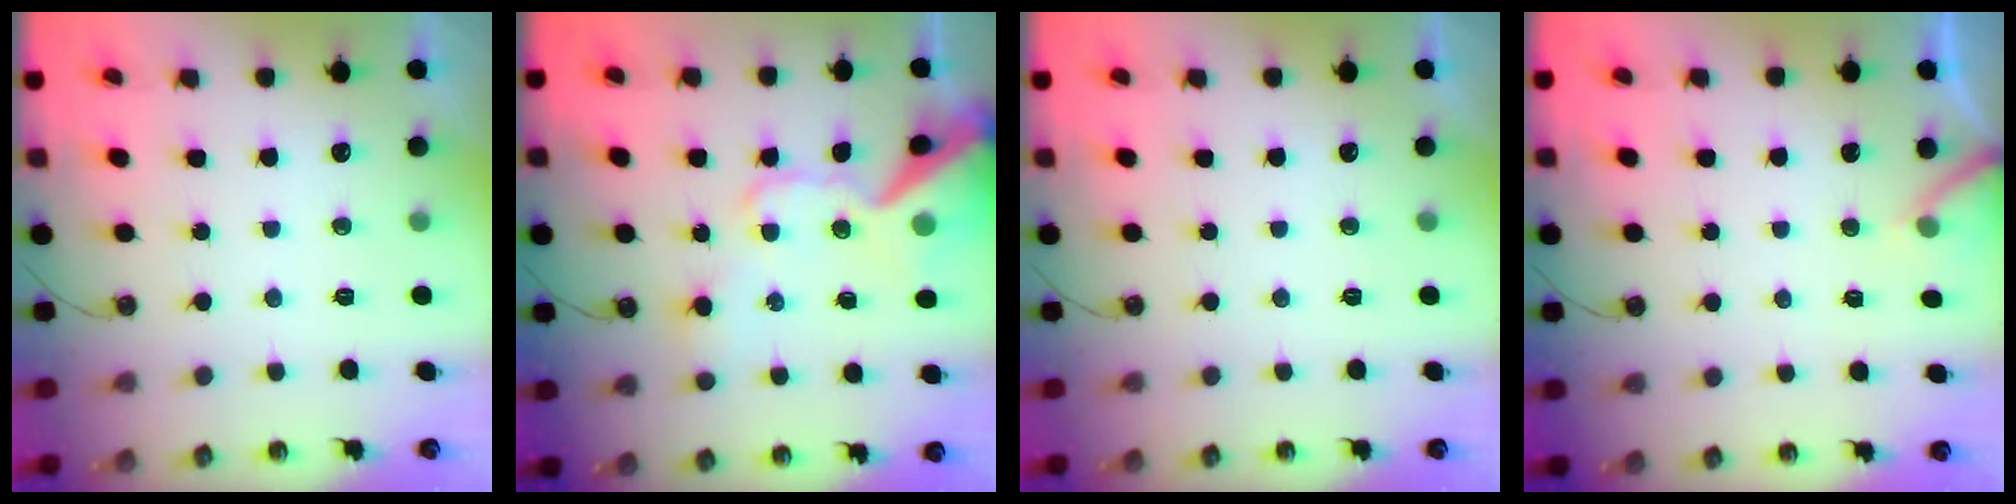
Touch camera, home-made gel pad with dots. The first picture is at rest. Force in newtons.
{"total": 17.3, "press": 17.2, "slide": 2.3}
{"total": 0.0}
{"total": 5.6, "press": 5.6, "slide": 0.1}